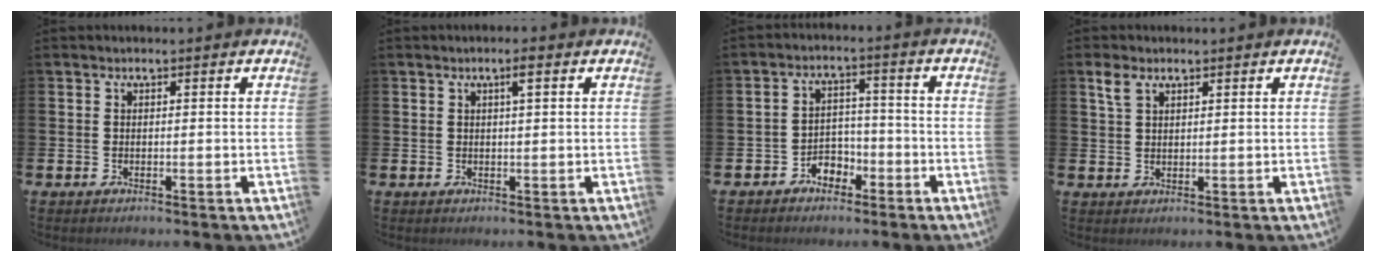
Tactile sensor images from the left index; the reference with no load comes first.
{"total": 1.8, "force": [0.9, 0.3, 1.5], "torque": [-0.019, 0.001, 0.011]}
{"total": 3.3, "force": [-2.5, 2.0, 0.7], "torque": [-0.025, 0.007, -0.055]}
{"total": 2.8, "force": [2.0, 1.4, 1.3], "torque": [-0.012, -0.001, 0.033]}